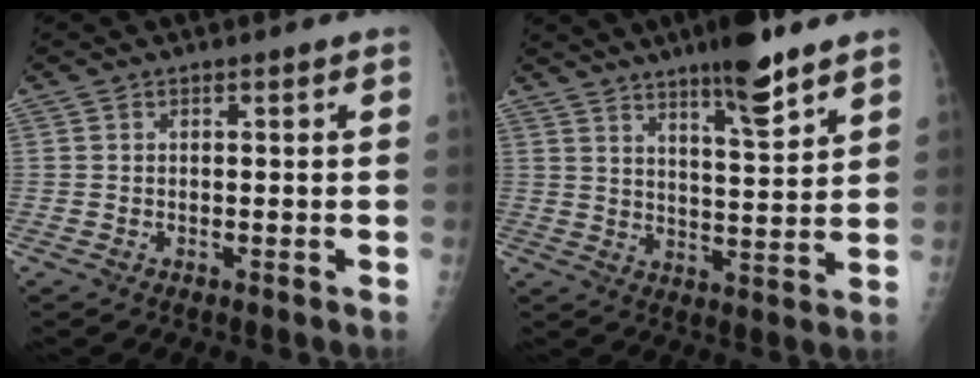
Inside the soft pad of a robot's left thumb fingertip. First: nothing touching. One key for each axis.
{"total": 10.4, "fx": 7.3, "fy": 1.6, "fz": 7.1, "tx": -0.101, "ty": -0.047, "tz": 0.117}